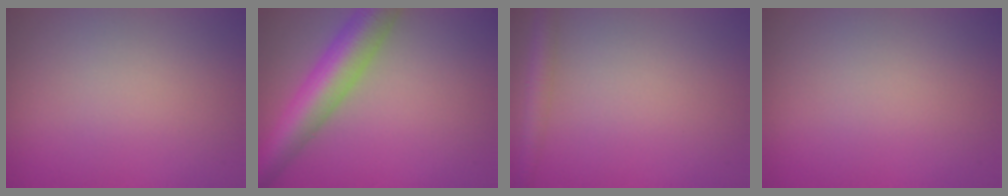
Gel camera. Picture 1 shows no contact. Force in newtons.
{"total": 7.2, "press": 7.2, "slide": 0.2}
{"total": 2.2, "press": 2.2, "slide": 0.1}
{"total": 0.0}